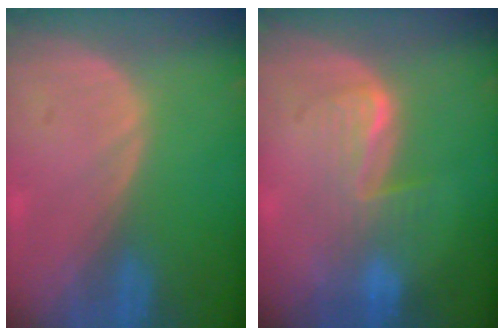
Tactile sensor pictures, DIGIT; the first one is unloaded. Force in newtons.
{"total": 4.5, "press": 4.5, "slide": 0.5}